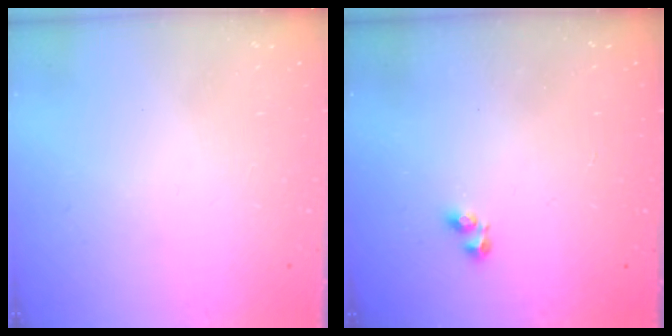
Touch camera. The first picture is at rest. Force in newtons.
{"total": 1.9, "press": 1.9, "slide": 0.3}